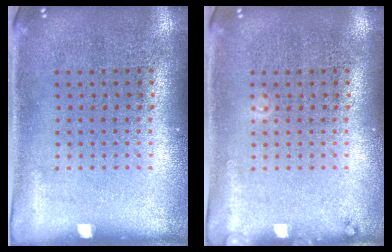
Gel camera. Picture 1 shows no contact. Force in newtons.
{"total": 0.7, "press": 0.7, "slide": 0.1}